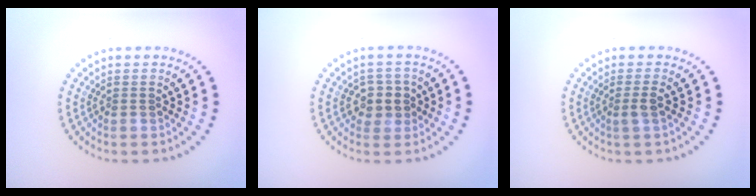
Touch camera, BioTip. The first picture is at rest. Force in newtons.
{"total": 2.1, "press": 2.0, "slide": 0.8}
{"total": 1.3, "press": 0.9, "slide": 0.9}